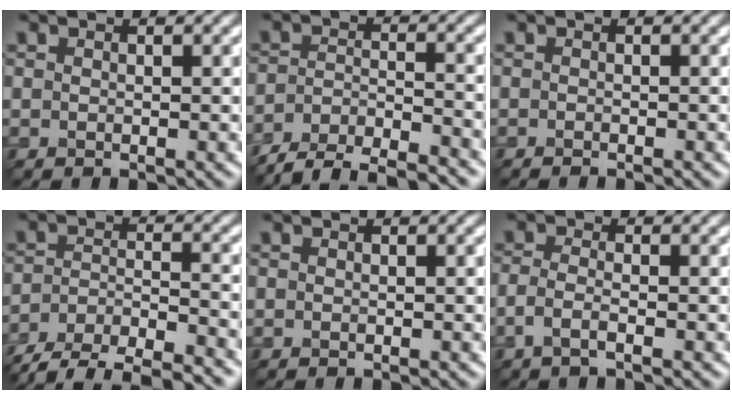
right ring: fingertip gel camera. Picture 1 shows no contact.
{"total": 6.9, "force": [-6.3, 1.4, 2.5], "torque": [-0.045, -0.007, -0.110]}
{"total": 0.8, "force": [-0.7, 0.1, 0.4], "torque": [-0.003, -0.005, -0.014]}
{"total": 7.3, "force": [-6.5, 1.8, 2.8], "torque": [-0.053, -0.014, -0.111]}
{"total": 0.0}
{"total": 1.8, "force": [-1.0, 0.6, 1.5], "torque": [-0.033, -0.001, -0.026]}